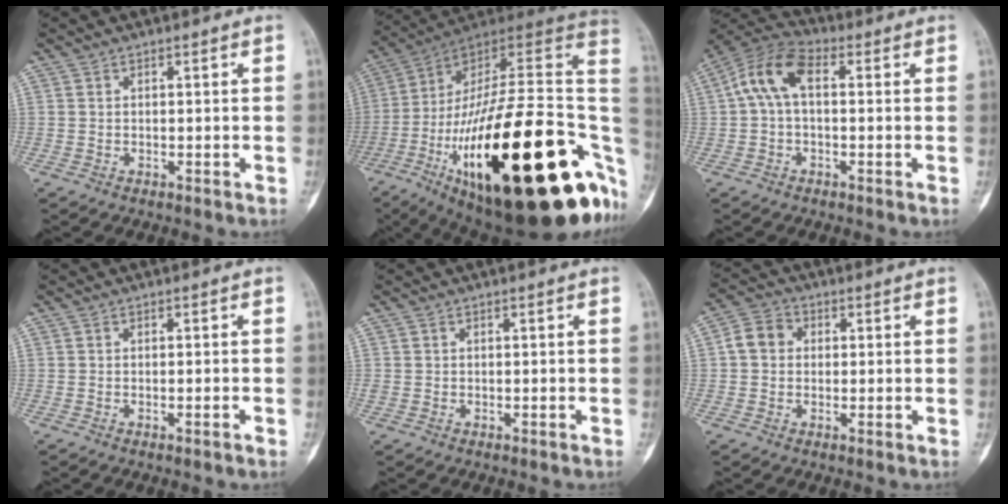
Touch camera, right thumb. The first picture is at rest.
{"total": 44.2, "force": [-10.7, 14.8, 40.2], "torque": [-0.551, 0.067, -0.169]}
{"total": 9.2, "force": [1.1, 5.1, 7.6], "torque": [-0.146, 0.033, 0.008]}
{"total": 0.9, "force": [-0.5, 0.0, 0.7], "torque": [-0.013, 0.002, -0.005]}
{"total": 0.5, "force": [-0.1, 0.5, 0.2], "torque": [-0.003, 0.002, 0.000]}
{"total": 5.3, "force": [0.5, 4.6, 2.7], "torque": [-0.037, 0.015, -0.001]}